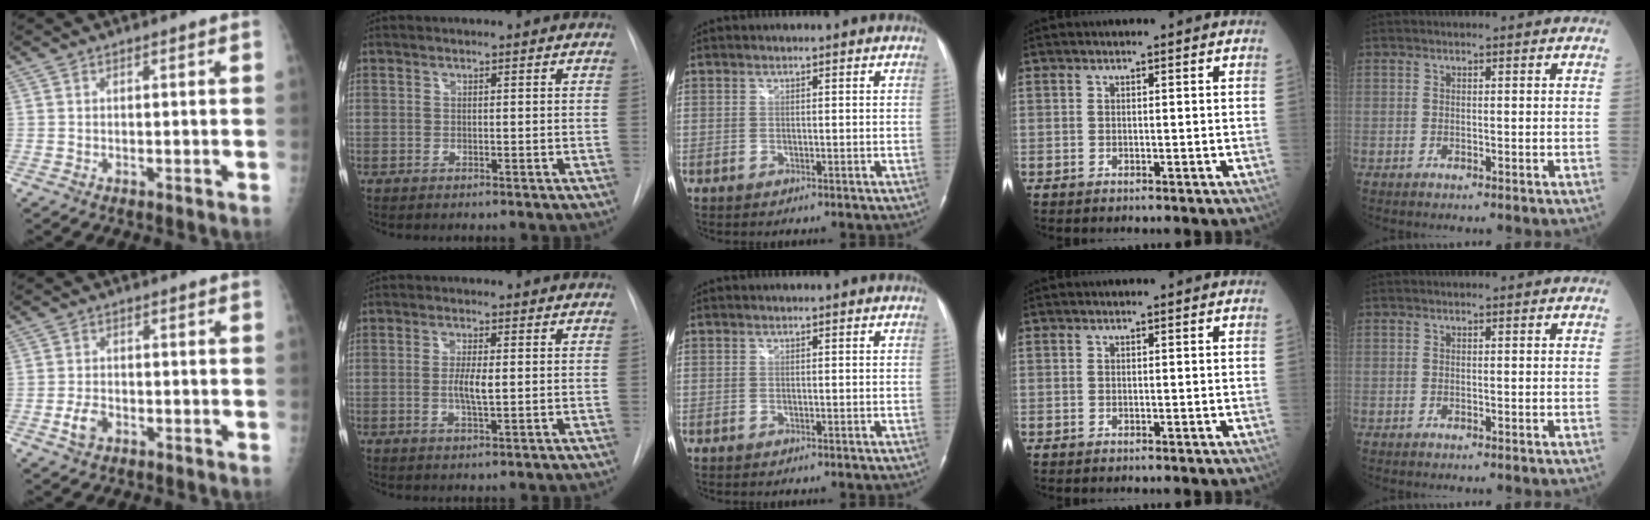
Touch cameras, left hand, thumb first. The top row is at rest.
{"thumb": {"total": 3.4, "force": [-1.6, 2.2, 2.1], "torque": [-0.040, 0.011, -0.028]}, "index": {"total": 3.3, "force": [-0.1, 0.6, 3.3], "torque": [-0.063, -0.003, -0.001]}}